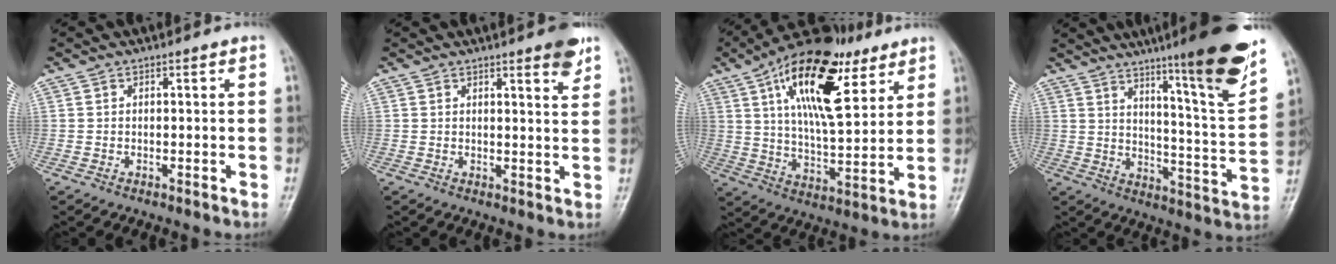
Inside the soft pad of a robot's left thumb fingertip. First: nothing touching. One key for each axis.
{"total": 4.6, "fx": 3.1, "fy": 0.8, "fz": 3.3, "tx": -0.035, "ty": -0.018, "tz": 0.036}
{"total": 22.4, "fx": 10.3, "fy": 9.6, "fz": 17.4, "tx": -0.261, "ty": -0.026, "tz": 0.168}
{"total": 19.4, "fx": 12.6, "fy": 1.3, "fz": 14.7, "tx": -0.186, "ty": -0.072, "tz": 0.185}